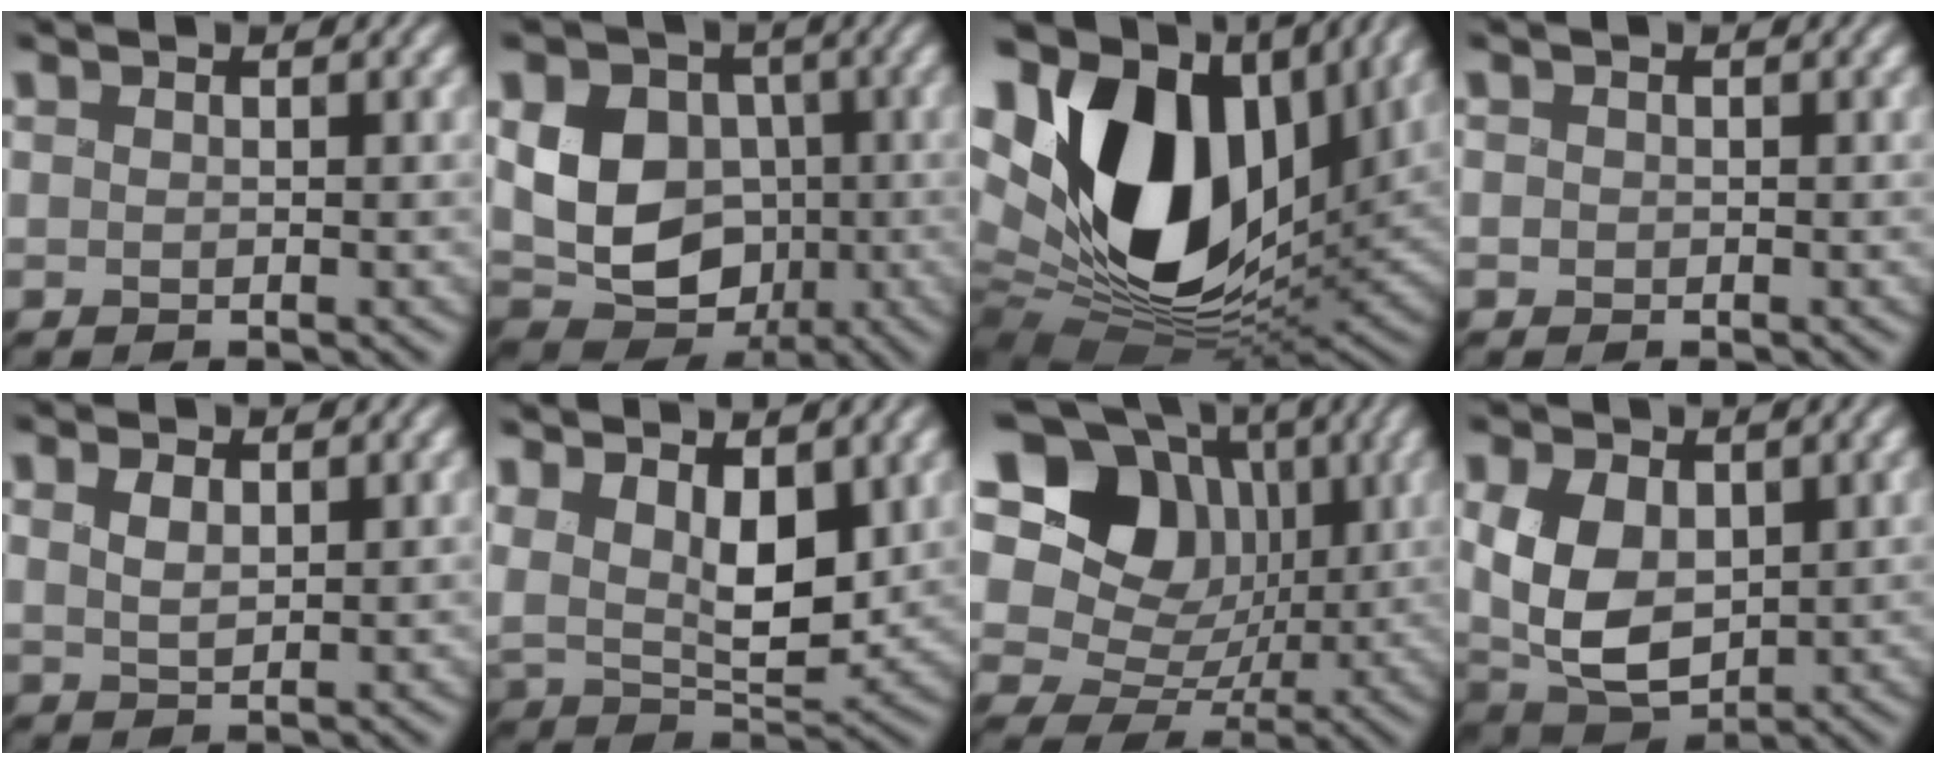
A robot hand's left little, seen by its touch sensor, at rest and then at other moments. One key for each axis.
{"total": 11.5, "fx": 0.3, "fy": 9.4, "fz": 6.6, "tx": -0.114, "ty": 0.021, "tz": -0.025}
{"total": 18.6, "fx": 3.0, "fy": 12.4, "fz": 13.6, "tx": -0.276, "ty": -0.016, "tz": 0.063}
{"total": 0.6, "fx": -0.3, "fy": 0.5, "fz": 0.1, "tx": 0.002, "ty": -0.002, "tz": -0.007}
{"total": 1.6, "fx": 0.6, "fy": 0.7, "fz": 1.3, "tx": -0.027, "ty": -0.002, "tz": 0.013}
{"total": 9.4, "fx": 3.4, "fy": 5.0, "fz": 7.2, "tx": -0.130, "ty": 0.000, "tz": 0.051}
{"total": 17.7, "fx": 4.5, "fy": 14.8, "fz": 8.6, "tx": -0.189, "ty": 0.046, "tz": 0.055}
{"total": 7.0, "fx": 0.7, "fy": 4.6, "fz": 5.2, "tx": -0.120, "ty": -0.010, "tz": 0.012}